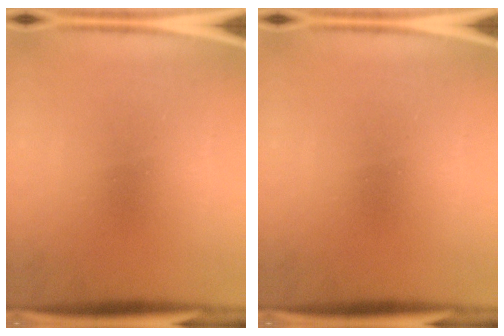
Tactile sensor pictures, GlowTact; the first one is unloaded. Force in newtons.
{"total": 0.0}